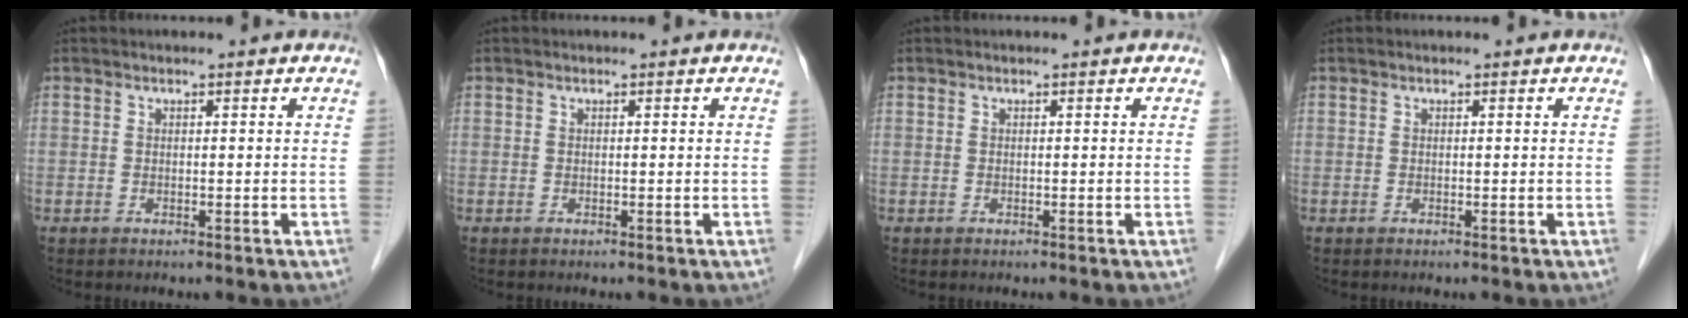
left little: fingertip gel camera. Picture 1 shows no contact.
{"total": 0.0}
{"total": 0.0}
{"total": 0.0}